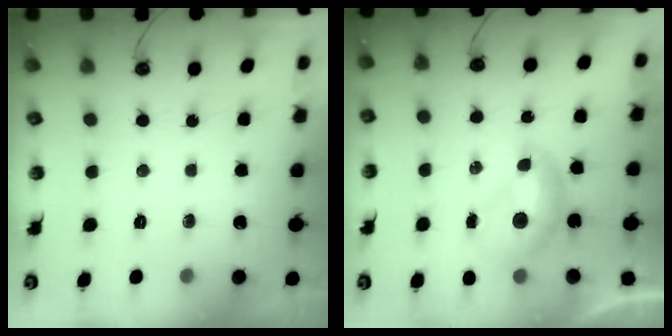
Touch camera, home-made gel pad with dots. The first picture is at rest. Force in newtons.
{"total": 0.0}